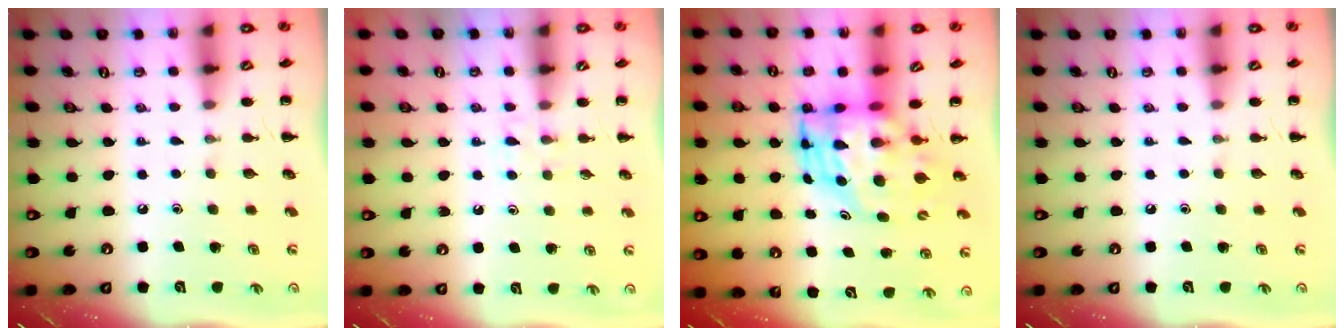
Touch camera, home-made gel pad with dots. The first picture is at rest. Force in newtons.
{"total": 2.2, "press": 2.0, "slide": 1.0}
{"total": 6.9, "press": 6.6, "slide": 1.9}
{"total": 0.0}